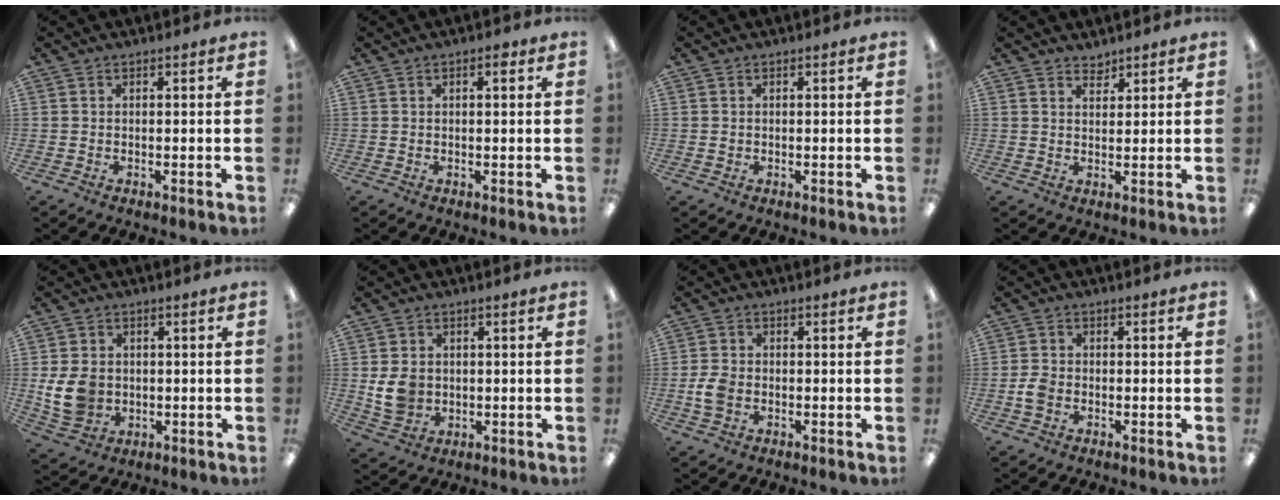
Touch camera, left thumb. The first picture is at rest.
{"total": 1.7, "force": [0.8, 0.7, 1.4], "torque": [-0.012, -0.003, 0.009]}
{"total": 0.7, "force": [0.1, 0.6, 0.2], "torque": [-0.004, 0.004, 0.000]}
{"total": 2.6, "force": [2.4, 0.9, 0.2], "torque": [0.010, -0.020, 0.042]}
{"total": 8.8, "force": [-0.4, 7.3, 5.0], "torque": [-0.117, 0.010, -0.004]}
{"total": 7.0, "force": [0.2, 5.9, 3.6], "torque": [-0.076, 0.004, 0.004]}
{"total": 5.0, "force": [-1.0, 3.7, 3.2], "torque": [-0.059, 0.002, -0.021]}
{"total": 3.6, "force": [-1.1, 2.6, 2.2], "torque": [-0.043, 0.006, -0.020]}